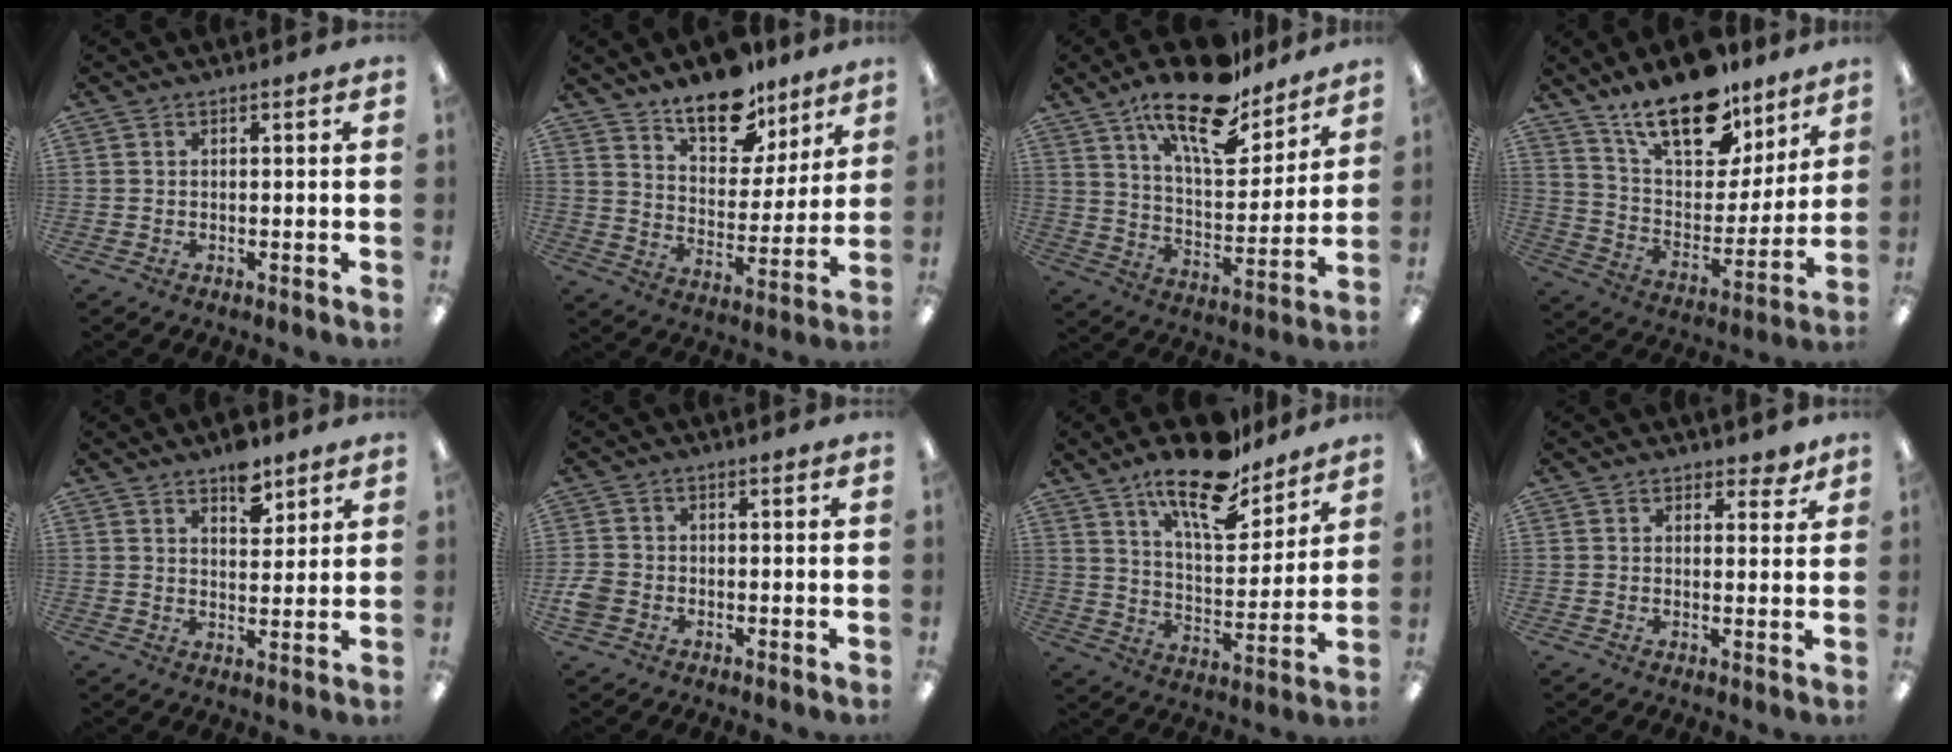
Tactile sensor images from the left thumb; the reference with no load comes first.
{"total": 14.1, "force": [11.2, 6.4, 5.5], "torque": [-0.077, -0.077, 0.202]}
{"total": 19.7, "force": [14.3, 7.2, 11.4], "torque": [-0.192, -0.083, 0.243]}
{"total": 21.0, "force": [15.2, 9.7, 10.9], "torque": [-0.182, -0.095, 0.268]}
{"total": 6.7, "force": [4.8, 3.5, 3.0], "torque": [-0.026, -0.028, 0.080]}
{"total": 3.9, "force": [-1.4, 3.1, 1.8], "torque": [-0.033, 0.008, -0.026]}
{"total": 17.7, "force": [13.5, 6.2, 9.6], "torque": [-0.161, -0.079, 0.229]}
{"total": 2.5, "force": [1.9, 1.5, 0.7], "torque": [0.000, -0.003, 0.032]}